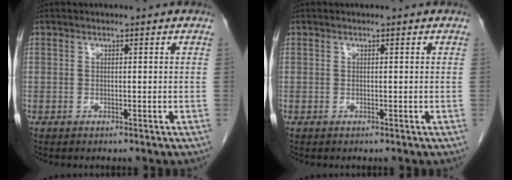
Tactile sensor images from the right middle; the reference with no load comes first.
{"total": 0.0}